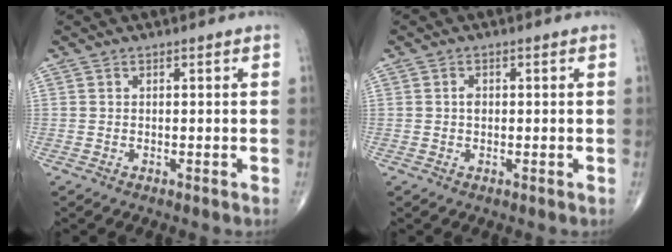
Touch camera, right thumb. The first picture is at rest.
{"total": 1.3, "force": [0.0, 1.0, 0.9], "torque": [-0.011, 0.002, -0.002]}